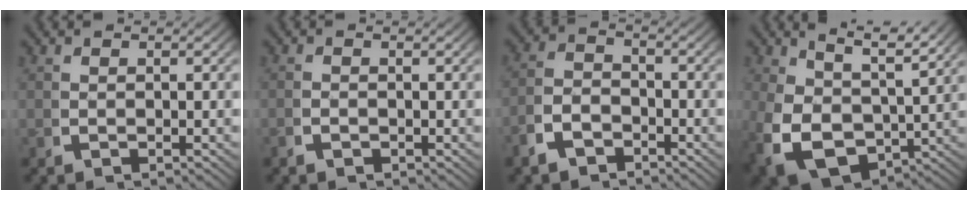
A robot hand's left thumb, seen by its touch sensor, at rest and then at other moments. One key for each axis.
{"total": 0.7, "fx": -0.6, "fy": 0.3, "fz": 0.2, "tx": -0.007, "ty": -0.003, "tz": -0.013}
{"total": 3.5, "fx": -2.3, "fy": 2.2, "fz": 1.6, "tx": -0.033, "ty": -0.012, "tz": -0.039}
{"total": 10.2, "fx": -0.4, "fy": 7.5, "fz": 7.0, "tx": -0.163, "ty": -0.049, "tz": 0.013}